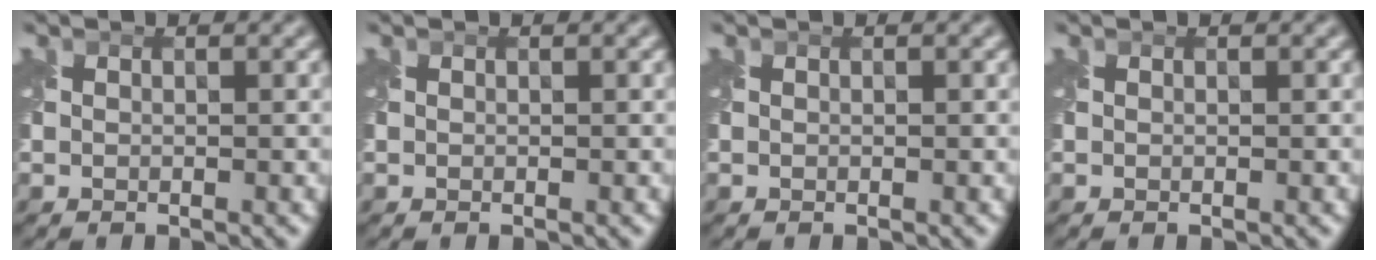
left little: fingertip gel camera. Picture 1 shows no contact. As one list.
[{"total": 0.0}, {"total": 0.0}, {"total": 0.0}]